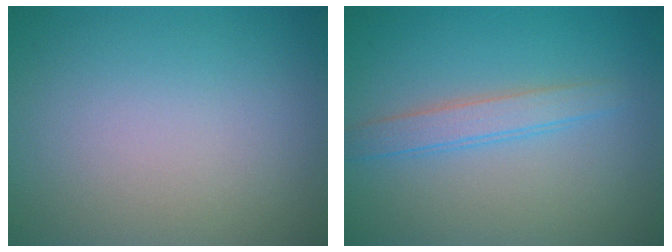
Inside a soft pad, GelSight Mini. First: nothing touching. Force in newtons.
{"total": 2.4, "press": 2.4, "slide": 0.1}